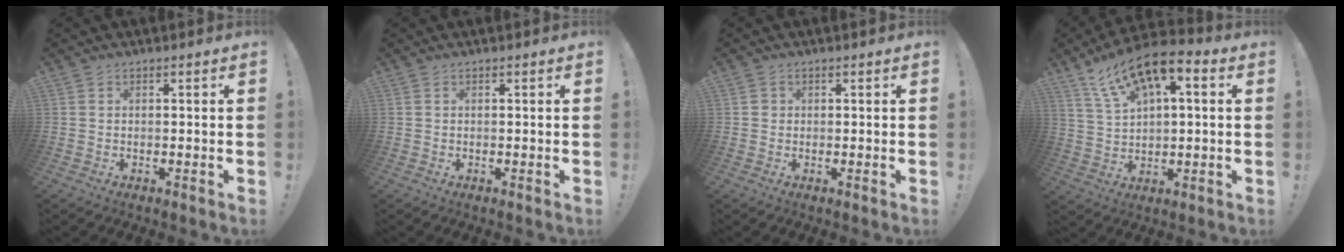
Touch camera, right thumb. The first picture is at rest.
{"total": 0.0}
{"total": 1.3, "force": [0.1, 1.2, 0.2], "torque": [0.002, 0.001, 0.001]}
{"total": 12.3, "force": [7.1, 5.1, 8.6], "torque": [-0.149, -0.036, 0.129]}